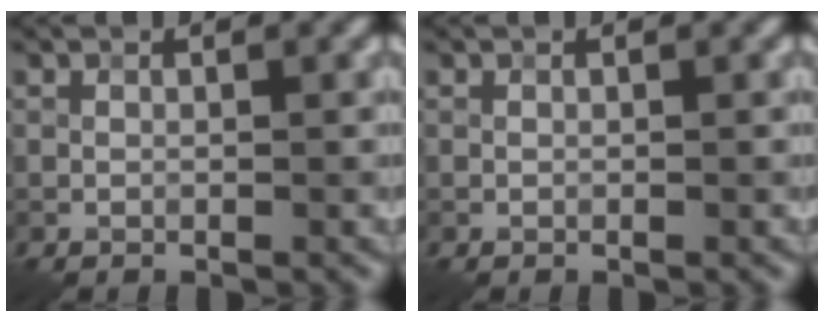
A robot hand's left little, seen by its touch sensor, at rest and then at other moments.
{"total": 0.0}